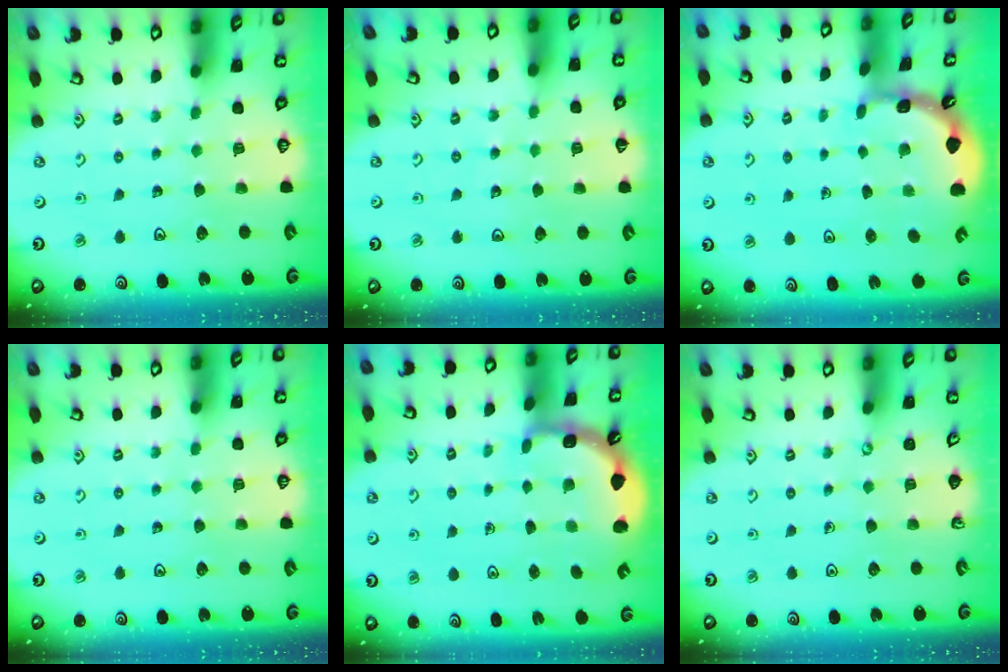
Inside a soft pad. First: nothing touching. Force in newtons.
{"total": 3.1, "press": 3.0, "slide": 0.8}
{"total": 1.8, "press": 1.8, "slide": 0.2}
{"total": 0.0}
{"total": 2.7, "press": 2.7, "slide": 0.6}
{"total": 0.0}